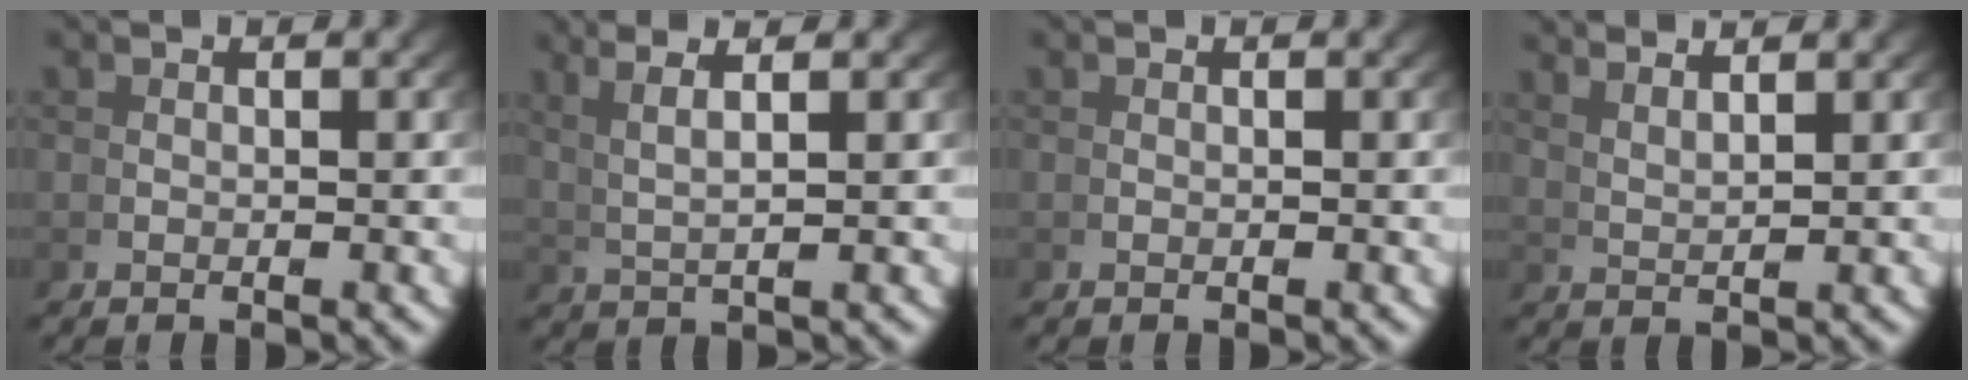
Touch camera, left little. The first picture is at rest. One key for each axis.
{"total": 4.9, "fx": 3.3, "fy": 0.6, "fz": 3.5, "tx": -0.045, "ty": 0.022, "tz": 0.054}
{"total": 0.0}
{"total": 3.6, "fx": 3.3, "fy": -0.5, "fz": 1.4, "tx": -0.012, "ty": 0.005, "tz": 0.065}